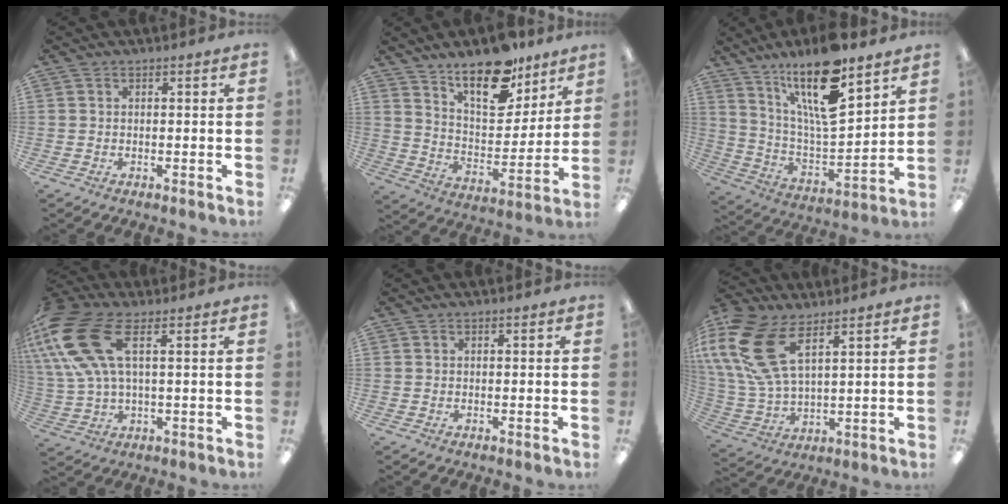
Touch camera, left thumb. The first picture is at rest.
{"total": 15.6, "force": [11.8, 6.4, 7.9], "torque": [-0.125, -0.074, 0.208]}
{"total": 19.4, "force": [13.1, 5.6, 13.2], "torque": [-0.231, -0.076, 0.218]}
{"total": 17.5, "force": [6.8, 7.4, 14.3], "torque": [-0.312, -0.017, 0.122]}
{"total": 0.0}
{"total": 17.5, "force": [9.0, 7.7, 12.8], "torque": [-0.297, -0.036, 0.158]}